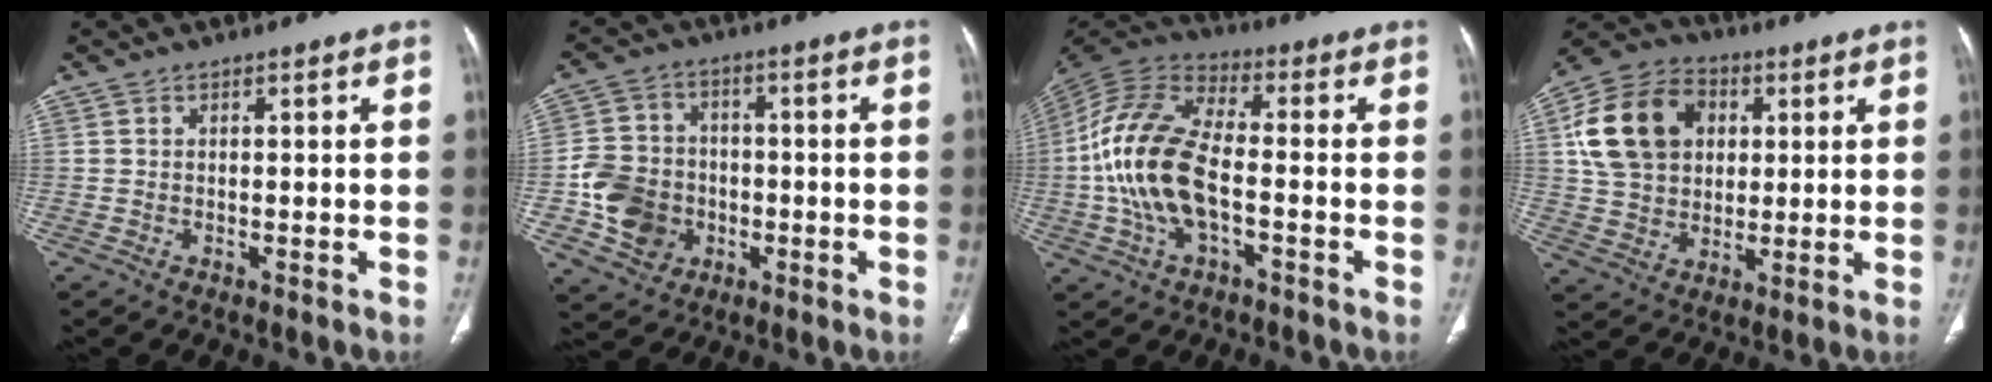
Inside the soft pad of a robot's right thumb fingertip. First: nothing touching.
{"total": 11.1, "force": [-2.7, 9.6, 4.9], "torque": [-0.063, 0.017, -0.045]}
{"total": 16.7, "force": [-2.7, 8.6, 14.1], "torque": [-0.292, 0.030, -0.054]}
{"total": 17.0, "force": [3.9, 13.3, 9.8], "torque": [-0.166, 0.013, 0.068]}